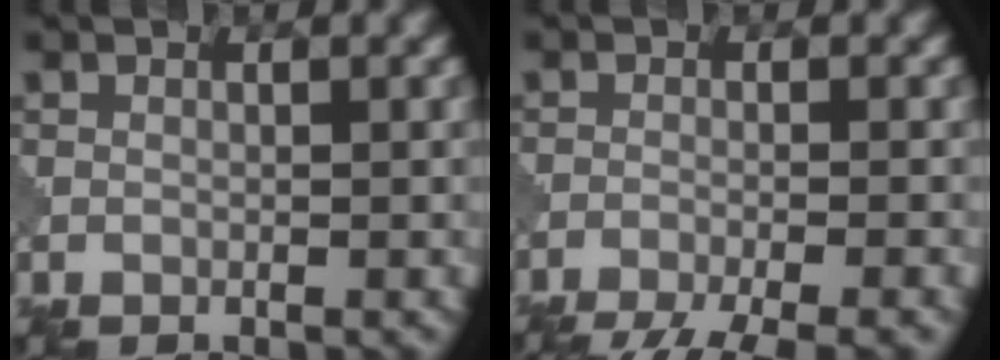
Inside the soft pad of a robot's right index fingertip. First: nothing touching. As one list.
[{"total": 6.8, "force": [-5.4, 1.2, 4.0], "torque": [-0.057, -0.023, -0.089]}]